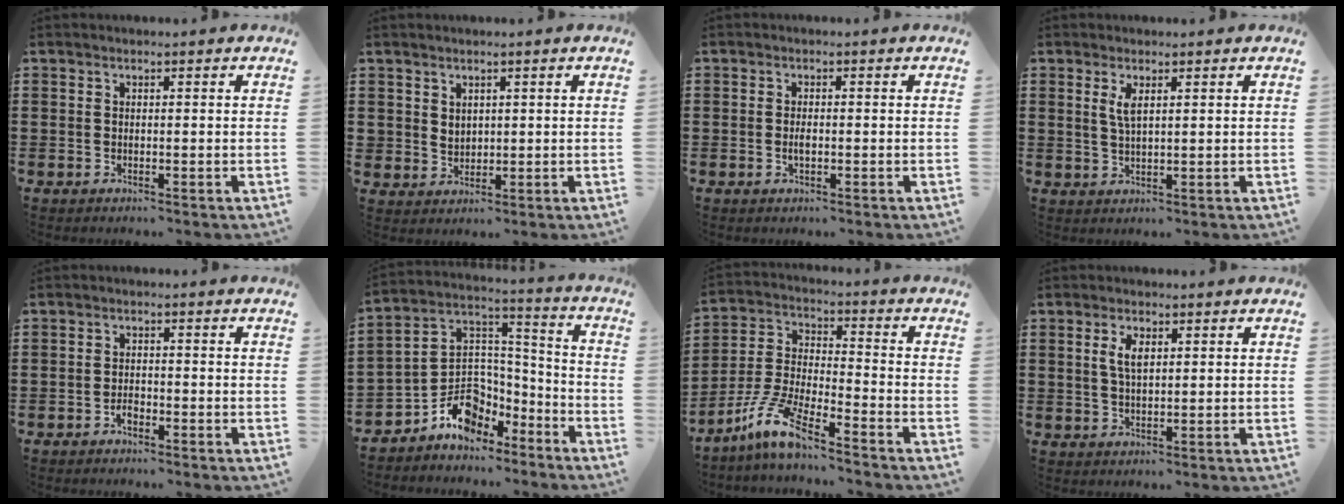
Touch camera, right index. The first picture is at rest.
{"total": 2.2, "force": [1.3, 1.8, 0.1], "torque": [-0.011, 0.007, 0.026]}
{"total": 1.5, "force": [-0.2, 0.7, 1.4], "torque": [-0.025, 0.001, -0.005]}
{"total": 2.6, "force": [1.2, 0.7, 2.2], "torque": [-0.048, 0.004, 0.019]}
{"total": 1.6, "force": [-1.0, 0.8, 1.0], "torque": [-0.021, 0.002, -0.020]}
{"total": 9.3, "force": [-5.7, 6.7, 3.1], "torque": [-0.079, 0.010, -0.104]}
{"total": 9.2, "force": [-7.5, 0.5, 5.4], "torque": [-0.137, -0.012, -0.154]}
{"total": 3.4, "force": [1.0, 1.4, 2.9], "torque": [-0.063, 0.008, 0.016]}